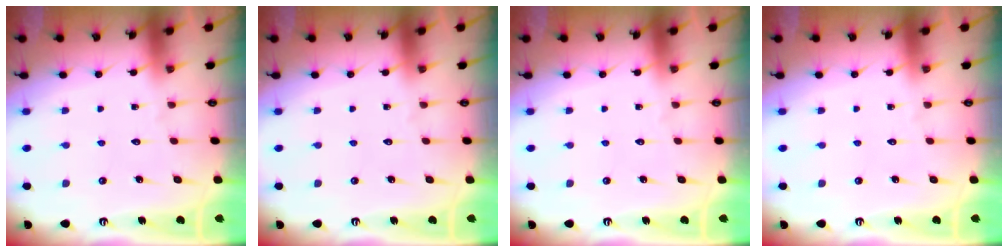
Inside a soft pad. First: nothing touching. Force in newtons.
{"total": 0.0}
{"total": 0.0}
{"total": 0.0}